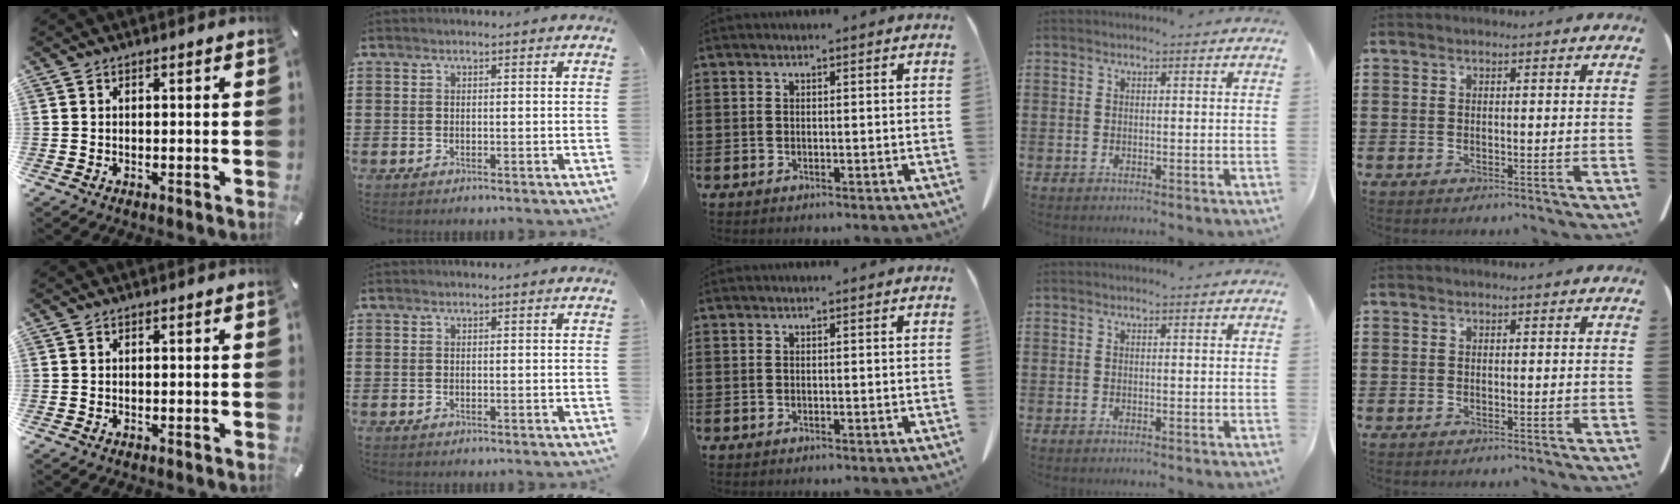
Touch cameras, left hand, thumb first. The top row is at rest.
{}